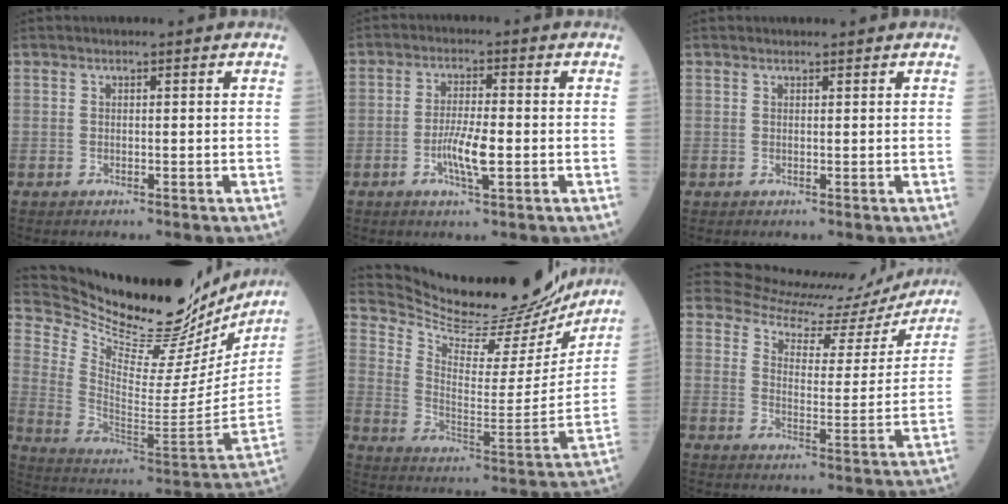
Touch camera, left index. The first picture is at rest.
{"total": 5.0, "force": [-1.6, 0.6, 4.7], "torque": [-0.092, -0.008, -0.031]}
{"total": 0.8, "force": [0.8, 0.1, 0.1], "torque": [-0.006, 0.005, 0.015]}
{"total": 30.4, "force": [27.2, 6.0, 12.2], "torque": [-0.204, -0.079, 0.380]}
{"total": 22.8, "force": [21.5, 4.1, 6.2], "torque": [-0.112, -0.057, 0.304]}
{"total": 15.5, "force": [15.3, 2.4, 1.3], "torque": [-0.016, -0.048, 0.189]}